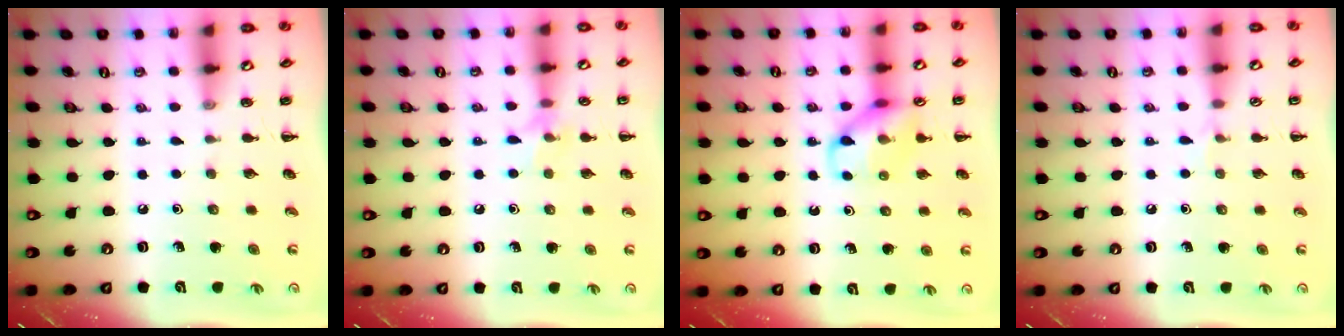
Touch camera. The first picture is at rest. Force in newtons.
{"total": 6.7, "press": 6.4, "slide": 1.8}
{"total": 11.3, "press": 11.2, "slide": 1.5}
{"total": 3.7, "press": 3.5, "slide": 1.3}